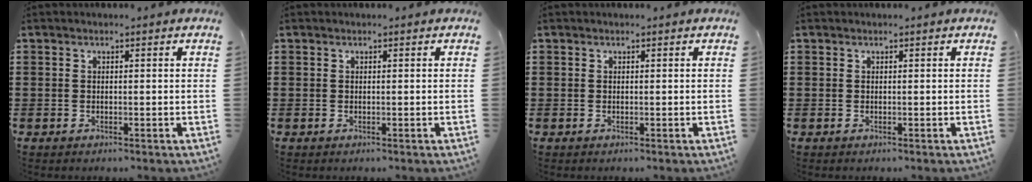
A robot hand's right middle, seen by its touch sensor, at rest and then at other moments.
{"total": 0.0}
{"total": 0.0}
{"total": 0.0}